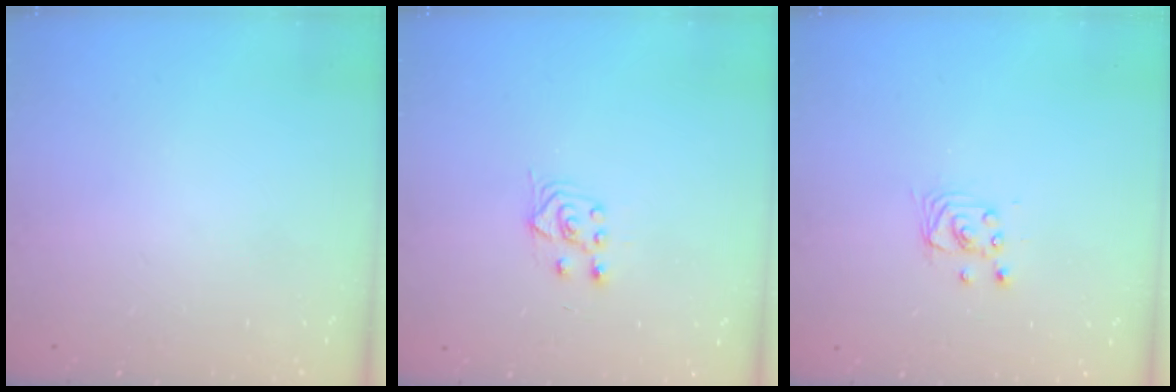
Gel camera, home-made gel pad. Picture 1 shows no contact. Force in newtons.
{"total": 3.9, "press": 3.8, "slide": 0.9}
{"total": 2.9, "press": 2.9, "slide": 0.2}